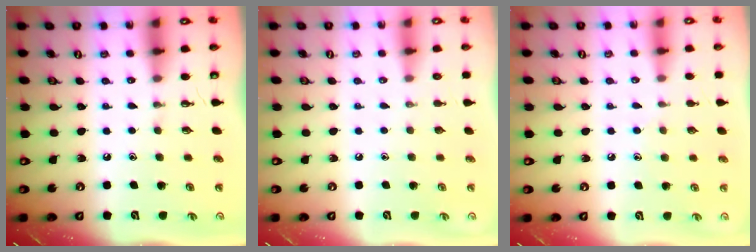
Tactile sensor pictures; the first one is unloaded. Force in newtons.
{"total": 0.0}
{"total": 6.2, "press": 6.1, "slide": 0.7}